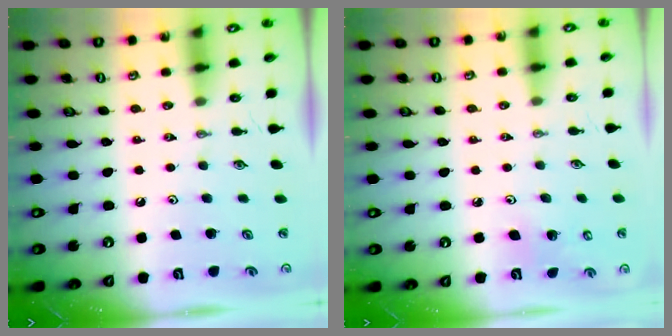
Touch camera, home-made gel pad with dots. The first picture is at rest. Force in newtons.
{"total": 5.1, "press": 4.7, "slide": 1.9}